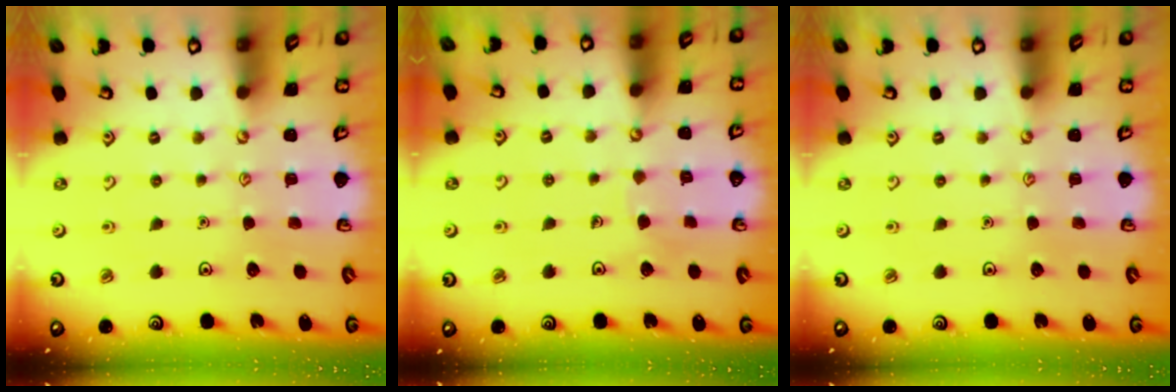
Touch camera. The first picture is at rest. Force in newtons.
{"total": 3.8, "press": 3.7, "slide": 0.3}
{"total": 0.0}